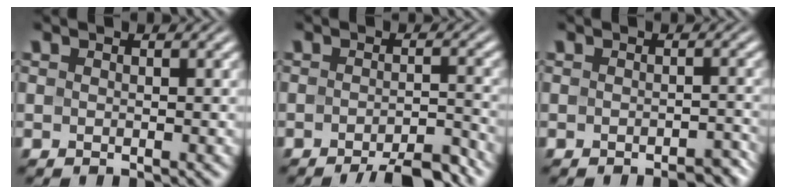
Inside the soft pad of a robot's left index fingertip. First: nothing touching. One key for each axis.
{"total": 4.9, "fx": -3.8, "fy": 1.0, "fz": 3.0, "tx": -0.038, "ty": 0.003, "tz": -0.055}
{"total": 1.7, "fx": -1.4, "fy": 0.6, "fz": 0.8, "tx": -0.008, "ty": 0.004, "tz": -0.014}